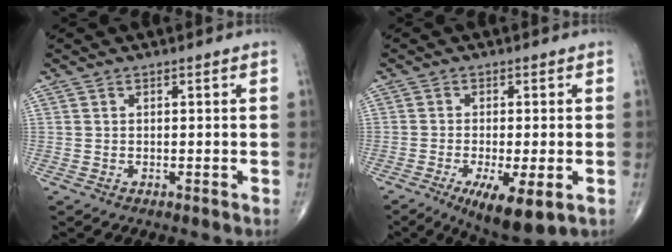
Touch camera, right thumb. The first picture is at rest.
{"total": 9.3, "force": [-3.8, 2.6, 8.1], "torque": [-0.132, -0.018, -0.056]}